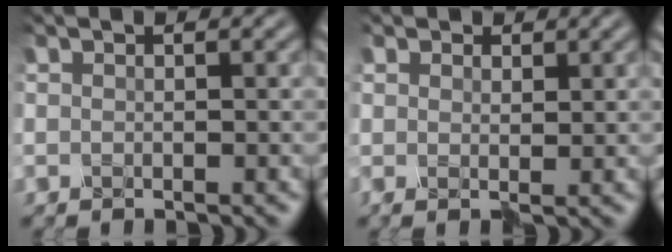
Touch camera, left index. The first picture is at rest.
{"total": 1.2, "force": [1.1, 0.7, 0.0], "torque": [0.004, 0.006, 0.013]}